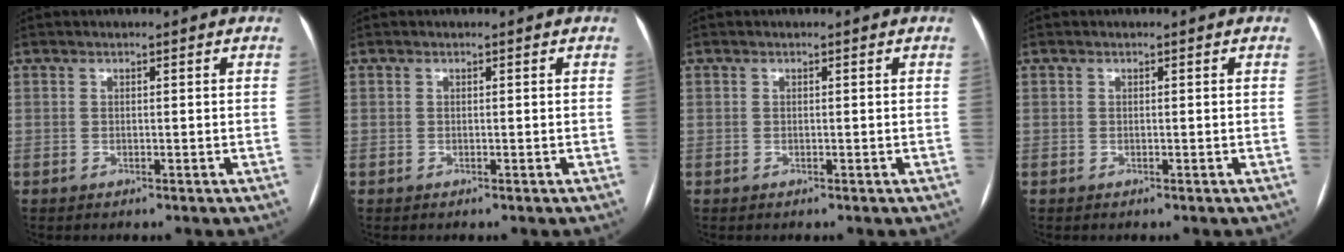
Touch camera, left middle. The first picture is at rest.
{"total": 0.0}
{"total": 0.0}
{"total": 0.0}